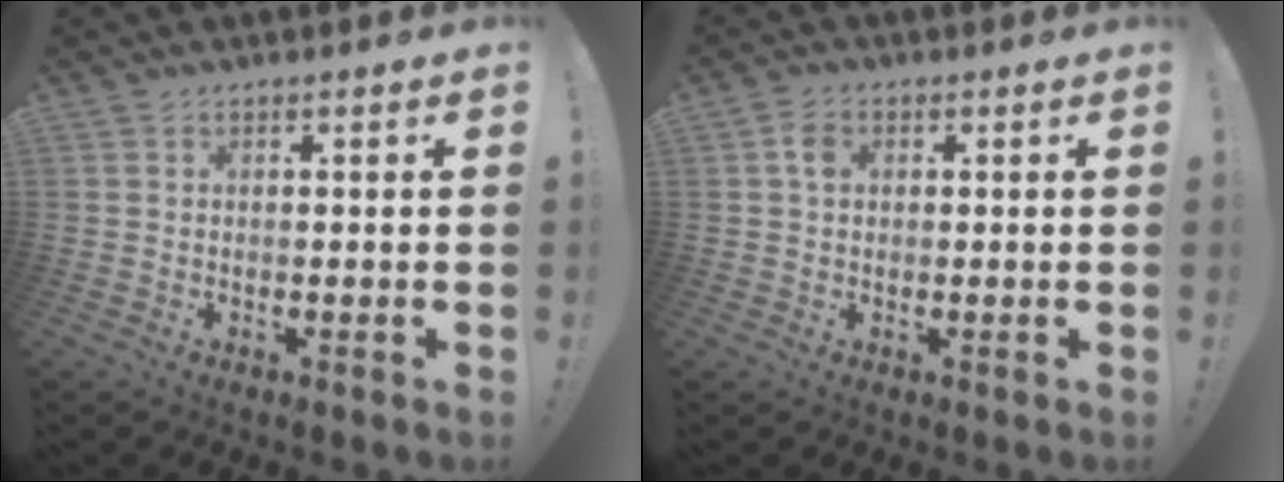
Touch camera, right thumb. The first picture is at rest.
{"total": 3.7, "force": [0.8, 2.7, 2.4], "torque": [-0.034, 0.003, 0.012]}